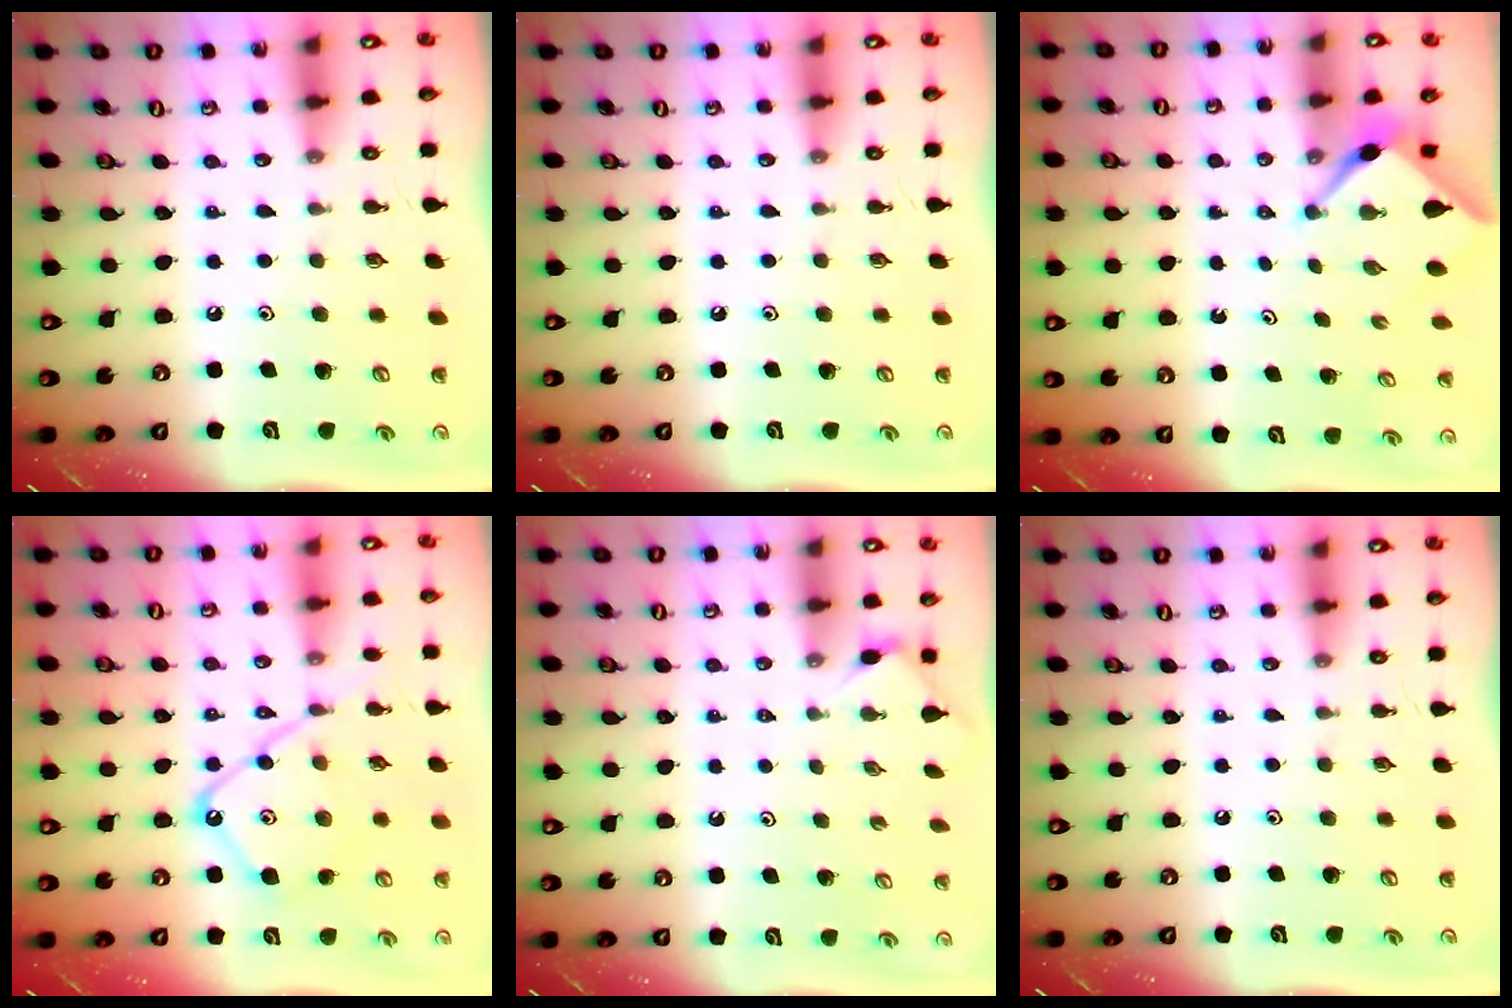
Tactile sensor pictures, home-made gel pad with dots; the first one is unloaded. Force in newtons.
{"total": 0.0}
{"total": 2.2, "press": 2.2, "slide": 0.3}
{"total": 13.5, "press": 13.4, "slide": 1.1}
{"total": 1.6, "press": 1.5, "slide": 0.4}
{"total": 0.0}